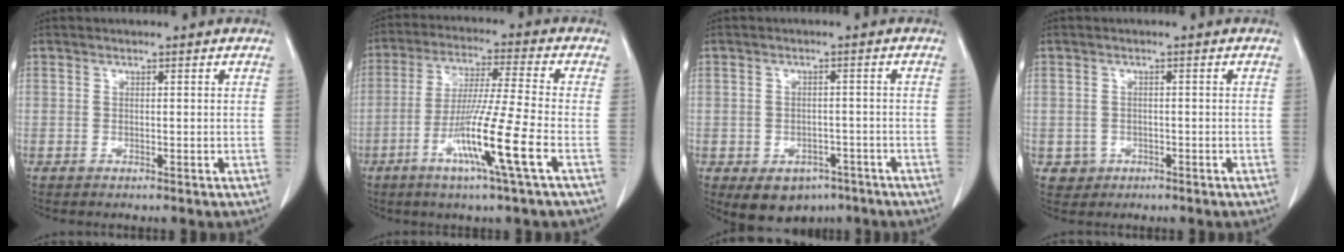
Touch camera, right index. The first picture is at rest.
{"total": 12.1, "force": [-4.8, -1.6, 11.0], "torque": [-0.210, -0.022, -0.093]}
{"total": 6.3, "force": [-3.8, 4.5, 2.4], "torque": [-0.029, 0.007, -0.041]}
{"total": 2.3, "force": [-0.7, 2.2, 0.1], "torque": [0.007, 0.011, -0.004]}